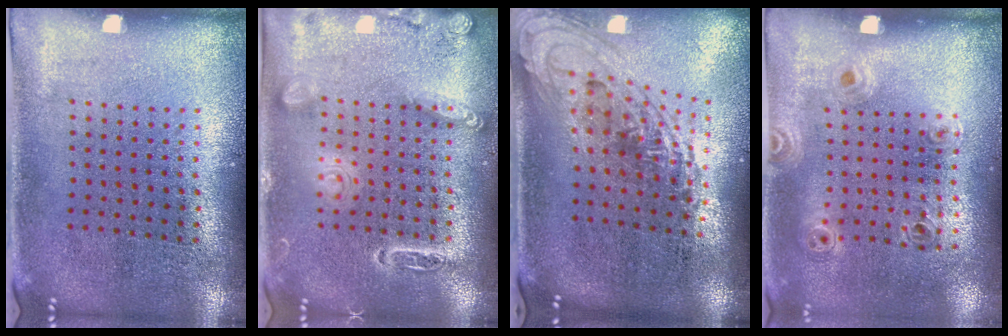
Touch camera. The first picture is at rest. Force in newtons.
{"total": 2.8, "press": 2.8, "slide": 0.2}
{"total": 1.7, "press": 1.3, "slide": 1.0}
{"total": 1.0, "press": 1.0, "slide": 0.2}